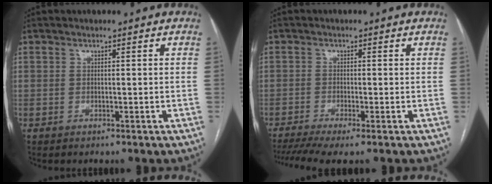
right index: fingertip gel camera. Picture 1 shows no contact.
{"total": 6.2, "force": [-4.4, 0.4, 4.3], "torque": [-0.073, -0.009, -0.076]}